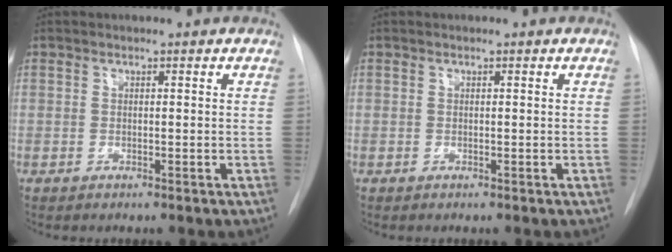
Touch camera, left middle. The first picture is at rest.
{"total": 0.0}